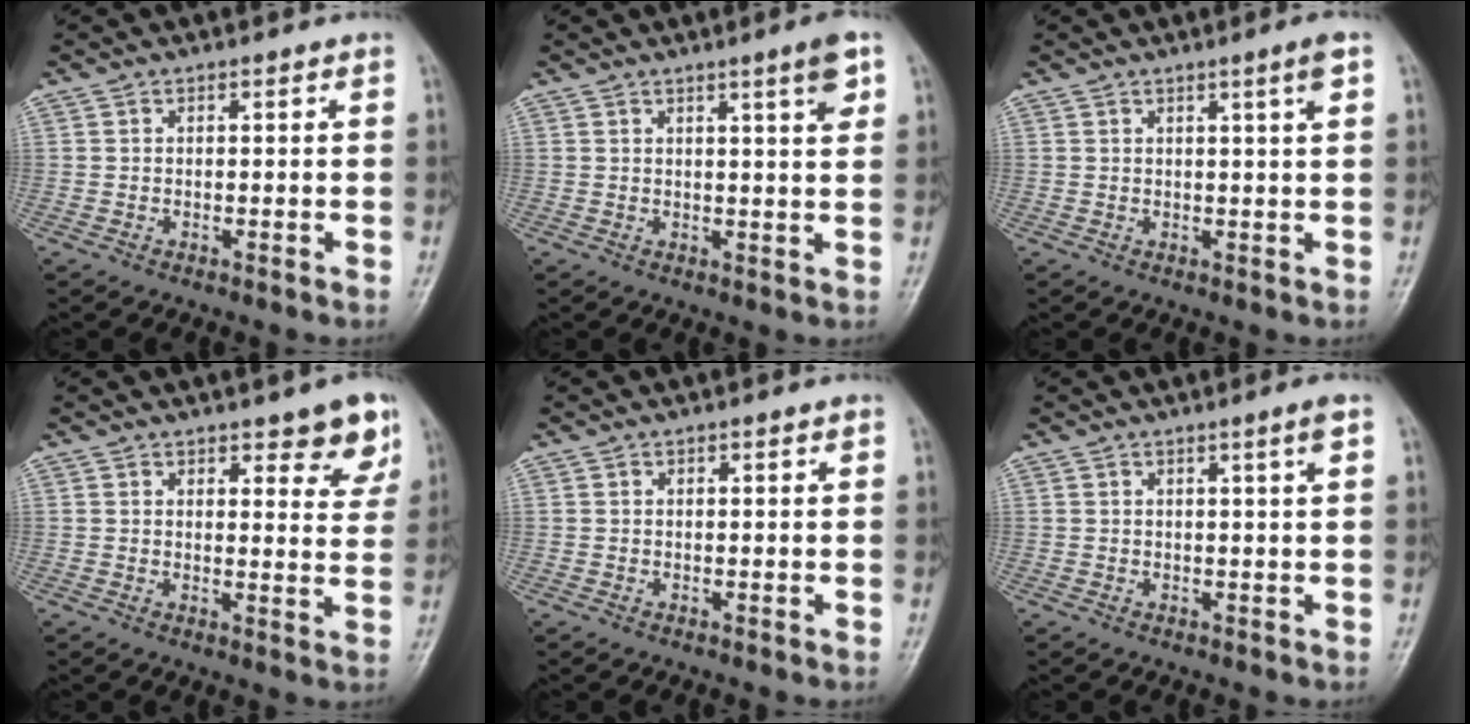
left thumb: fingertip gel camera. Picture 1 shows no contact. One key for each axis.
{"total": 7.0, "fx": 3.6, "fy": 1.9, "fz": 5.6, "tx": -0.056, "ty": -0.013, "tz": 0.042}
{"total": 2.9, "fx": 1.4, "fy": -0.4, "fz": 2.5, "tx": -0.040, "ty": -0.009, "tz": 0.024}
{"total": 7.4, "fx": 4.9, "fy": 2.7, "fz": 4.9, "tx": -0.028, "ty": -0.028, "tz": 0.059}
{"total": 0.9, "fx": 0.5, "fy": 0.2, "fz": 0.7, "tx": -0.009, "ty": 0.001, "tz": 0.006}
{"total": 2.3, "fx": 1.1, "fy": -0.4, "fz": 1.9, "tx": -0.031, "ty": -0.008, "tz": 0.020}